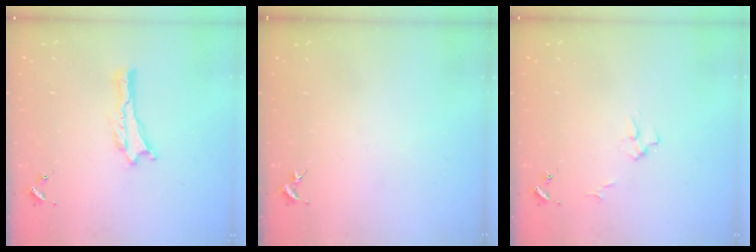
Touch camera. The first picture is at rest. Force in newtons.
{"total": 0.0}
{"total": 3.1, "press": 3.0, "slide": 0.4}